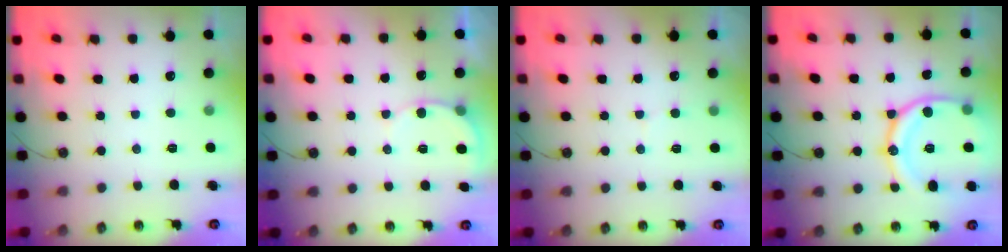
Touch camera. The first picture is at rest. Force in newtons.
{"total": 4.9, "press": 4.9, "slide": 0.5}
{"total": 4.9, "press": 4.8, "slide": 0.4}
{"total": 18.0, "press": 18.0, "slide": 1.7}